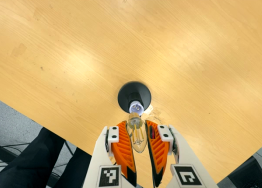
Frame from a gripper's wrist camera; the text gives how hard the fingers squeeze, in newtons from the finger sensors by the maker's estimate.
{"total": 21.4, "left": 26.3, "right": 16.6}